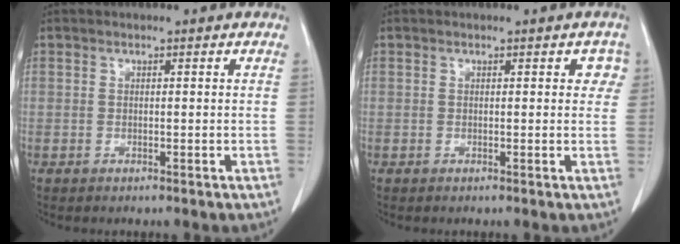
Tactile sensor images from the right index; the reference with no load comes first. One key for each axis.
{"total": 2.2, "fx": 0.8, "fy": 1.3, "fz": 1.6, "tx": -0.007, "ty": 0.010, "tz": 0.003}